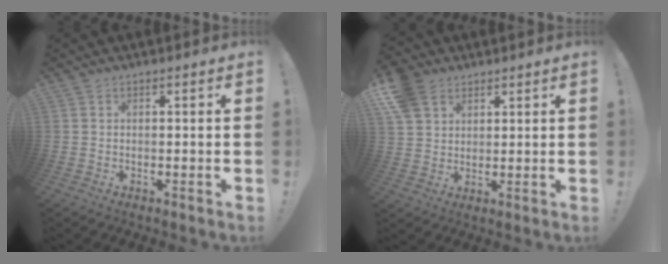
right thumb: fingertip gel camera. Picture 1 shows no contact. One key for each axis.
{"total": 9.0, "fx": 5.3, "fy": 6.4, "fz": 3.6, "tx": -0.073, "ty": -0.021, "tz": 0.107}